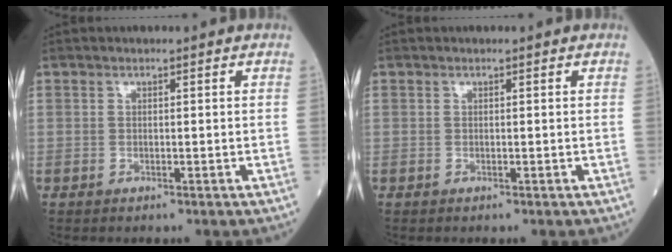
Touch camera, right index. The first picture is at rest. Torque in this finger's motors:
{"motor_torque": [0.00, 0.00, 0.00, 0.00]}